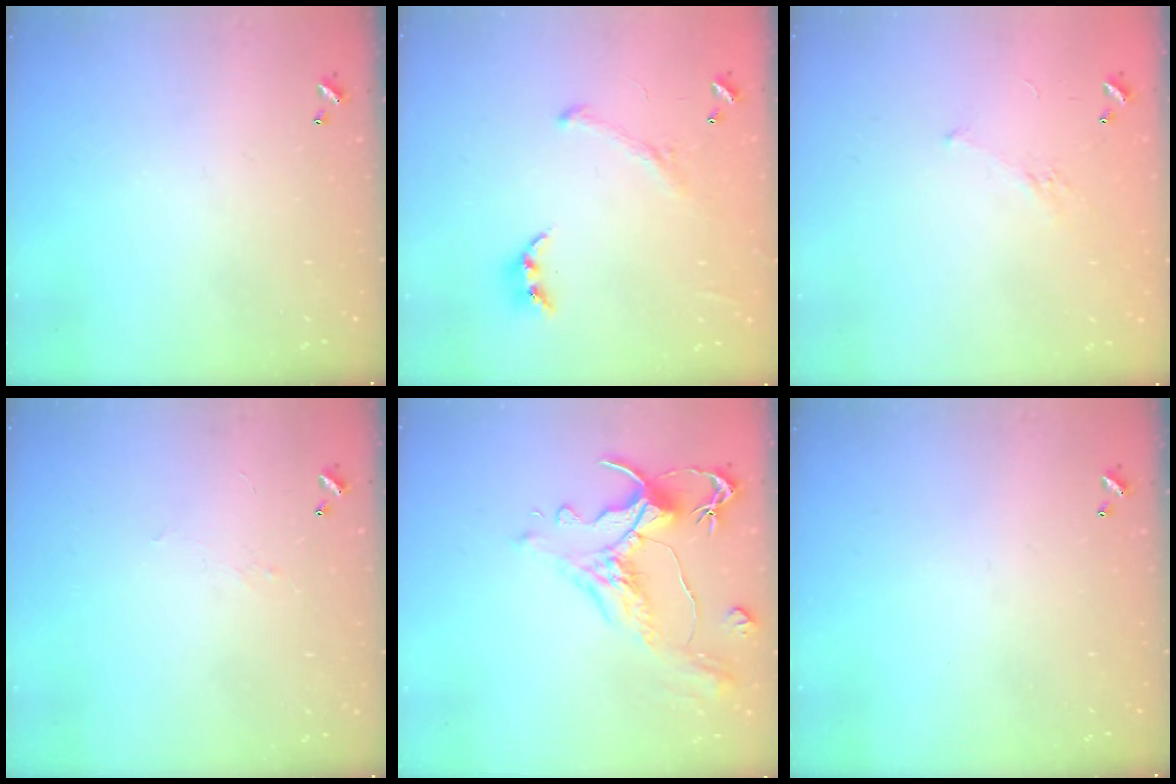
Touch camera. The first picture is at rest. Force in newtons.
{"total": 1.6, "press": 1.4, "slide": 0.8}
{"total": 2.8, "press": 2.6, "slide": 1.1}
{"total": 2.2, "press": 2.0, "slide": 0.8}
{"total": 1.6, "press": 0.4, "slide": 1.6}
{"total": 0.0}